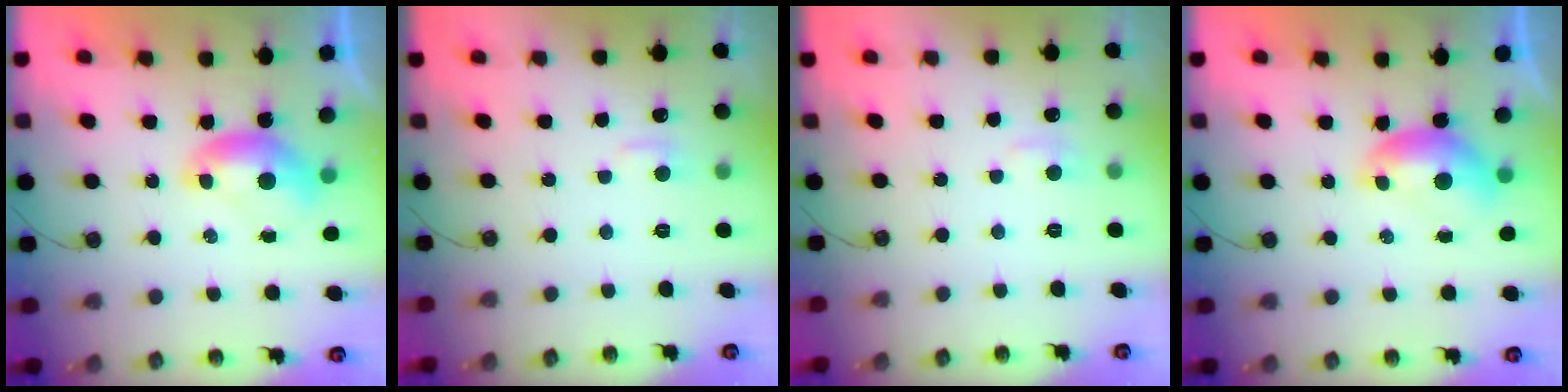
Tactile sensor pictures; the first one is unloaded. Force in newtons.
{"total": 1.0, "press": 0.6, "slide": 0.8}
{"total": 1.7, "press": 1.5, "slide": 0.7}
{"total": 0.0}